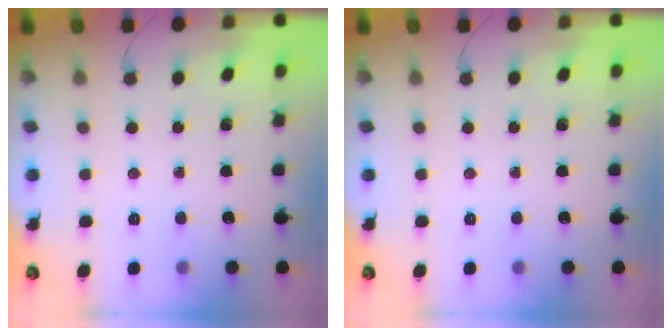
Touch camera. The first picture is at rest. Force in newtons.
{"total": 0.0}